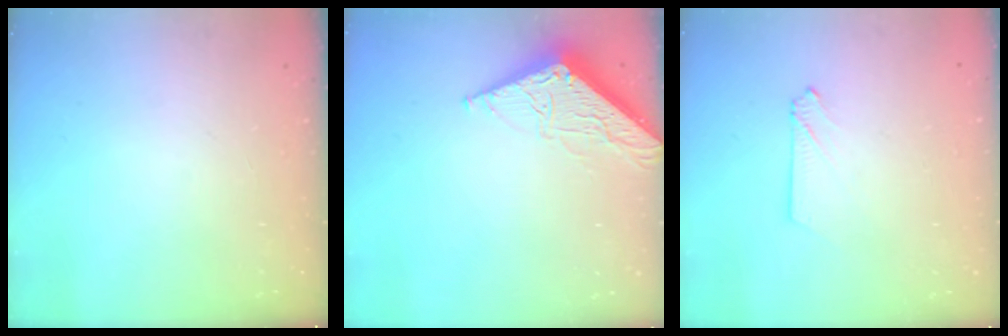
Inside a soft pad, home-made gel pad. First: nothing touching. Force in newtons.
{"total": 6.8, "press": 6.8, "slide": 0.5}
{"total": 2.1, "press": 2.1, "slide": 0.2}